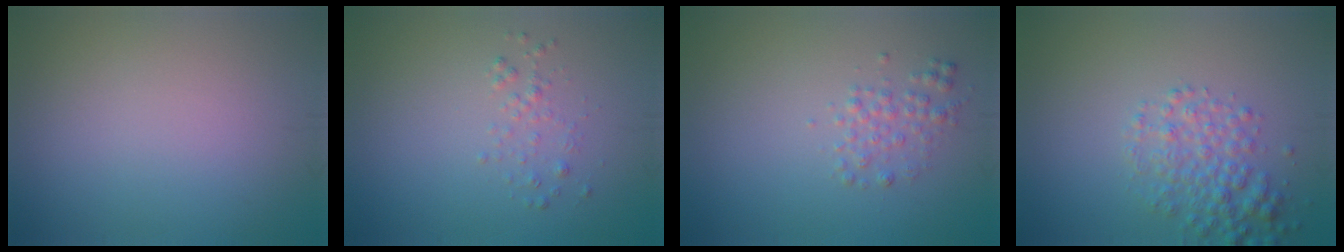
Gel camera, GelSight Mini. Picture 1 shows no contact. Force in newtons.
{"total": 1.0, "press": 1.0, "slide": 0.1}
{"total": 1.6, "press": 1.6, "slide": 0.0}
{"total": 3.4, "press": 3.4, "slide": 0.1}